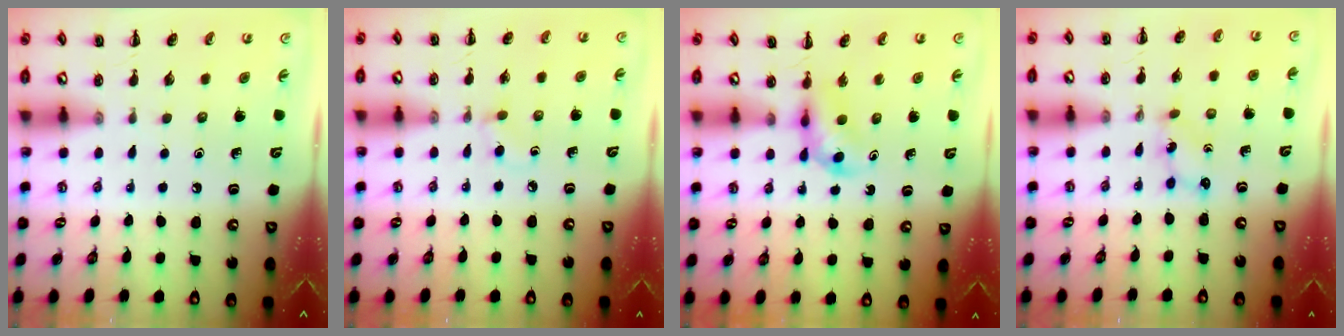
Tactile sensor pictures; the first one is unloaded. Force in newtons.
{"total": 3.6, "press": 3.3, "slide": 1.4}
{"total": 3.7, "press": 3.5, "slide": 1.3}
{"total": 2.7, "press": 2.6, "slide": 0.8}